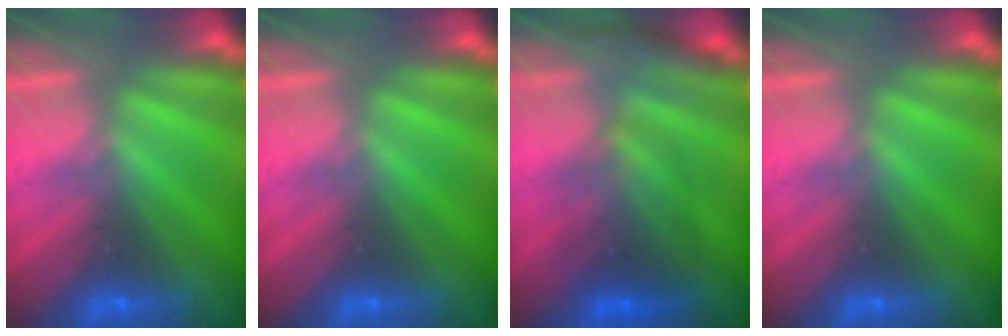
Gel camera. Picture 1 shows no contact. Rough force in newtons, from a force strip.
{"total": 0.0}
{"total": 2.3}
{"total": 0.0}